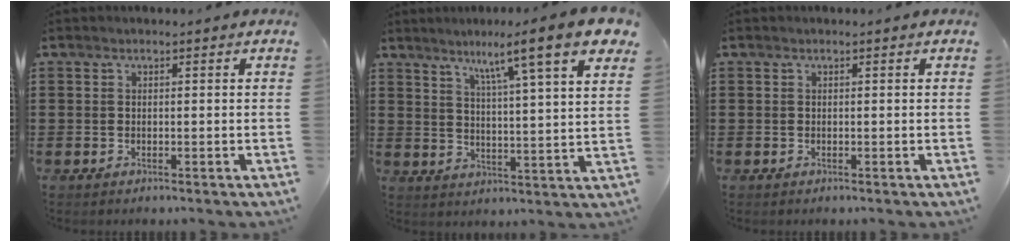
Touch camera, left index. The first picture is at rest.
{"total": 9.6, "force": [6.8, 0.1, 6.8], "torque": [-0.130, -0.037, 0.102]}
{"total": 0.0}